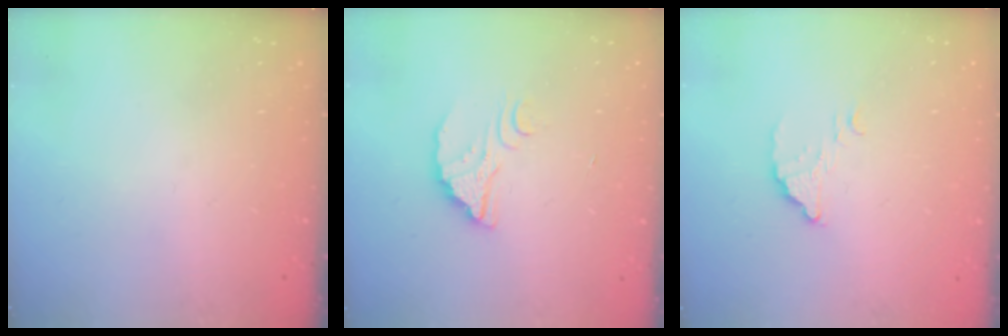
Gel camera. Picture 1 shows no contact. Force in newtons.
{"total": 3.8, "press": 3.8, "slide": 0.3}
{"total": 3.3, "press": 3.3, "slide": 0.1}